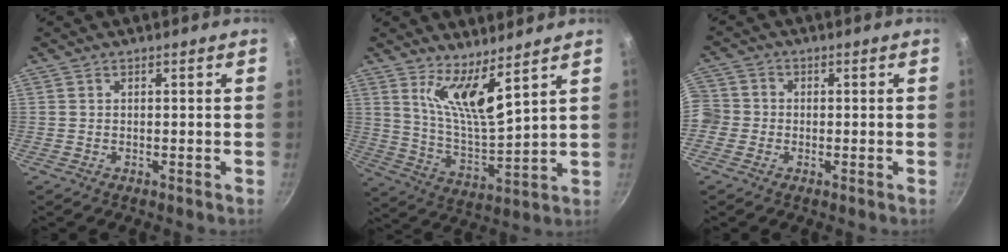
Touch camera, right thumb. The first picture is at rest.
{"total": 10.8, "force": [6.7, 2.1, 8.1], "torque": [-0.143, -0.075, 0.135]}
{"total": 7.0, "force": [-1.5, 6.4, 2.4], "torque": [-0.048, 0.023, -0.042]}